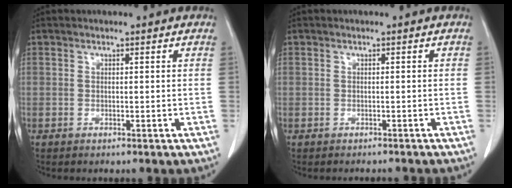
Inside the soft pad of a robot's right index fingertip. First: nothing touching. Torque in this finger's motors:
{"motor_torque": [-1.63, 0.50, -1.06, -0.22]}